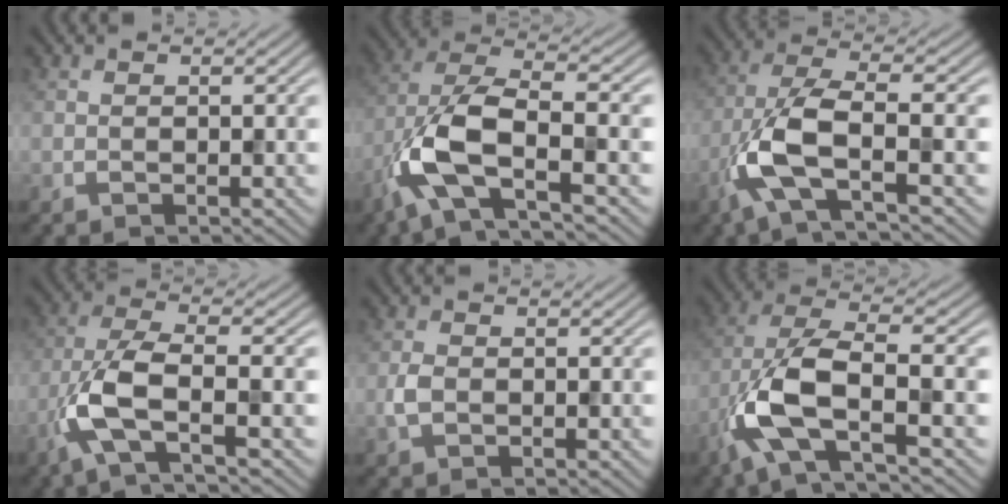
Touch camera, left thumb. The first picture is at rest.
{"total": 10.9, "force": [-4.4, 4.1, 9.1], "torque": [-0.195, -0.001, -0.093]}
{"total": 9.2, "force": [-3.5, 3.0, 8.0], "torque": [-0.175, 0.000, -0.084]}
{"total": 7.8, "force": [-3.1, 2.3, 6.7], "torque": [-0.148, 0.004, -0.080]}
{"total": 1.9, "force": [-0.5, 1.2, 1.3], "torque": [-0.034, 0.000, -0.012]}
{"total": 11.0, "force": [-4.0, 4.0, 9.4], "torque": [-0.206, -0.003, -0.085]}